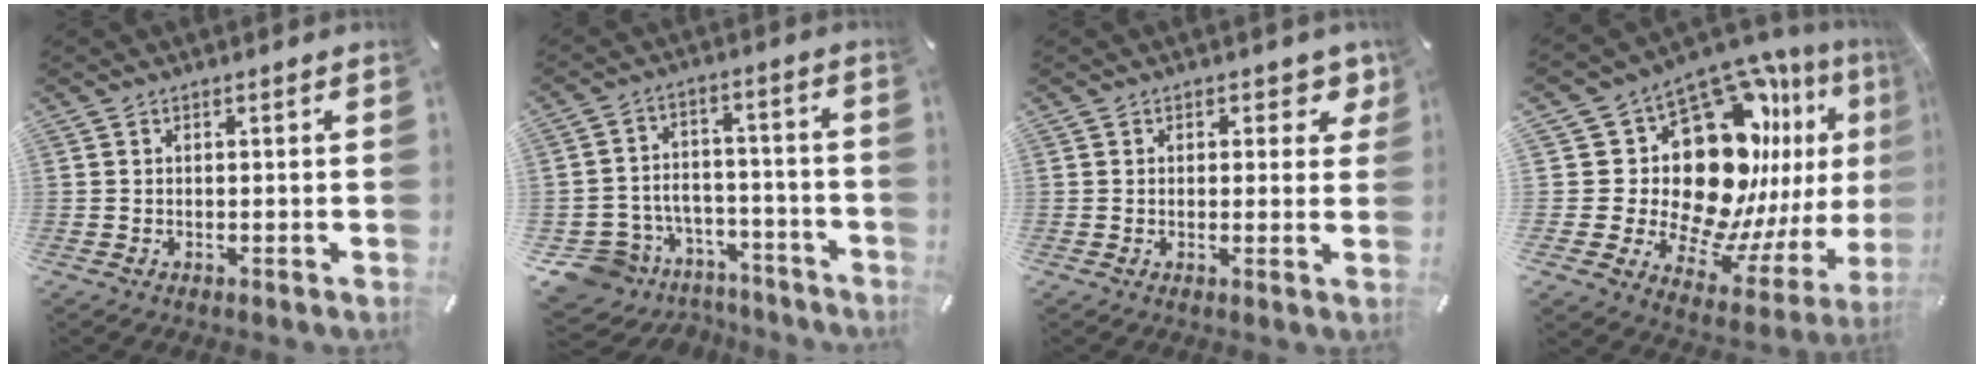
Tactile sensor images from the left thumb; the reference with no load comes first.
{"total": 9.3, "force": [-5.1, 7.5, 2.0], "torque": [-0.044, 0.030, -0.084]}
{"total": 4.0, "force": [2.1, 2.6, 2.2], "torque": [0.000, -0.010, 0.027]}
{"total": 26.6, "force": [10.8, 16.7, 17.7], "torque": [-0.291, -0.132, 0.220]}